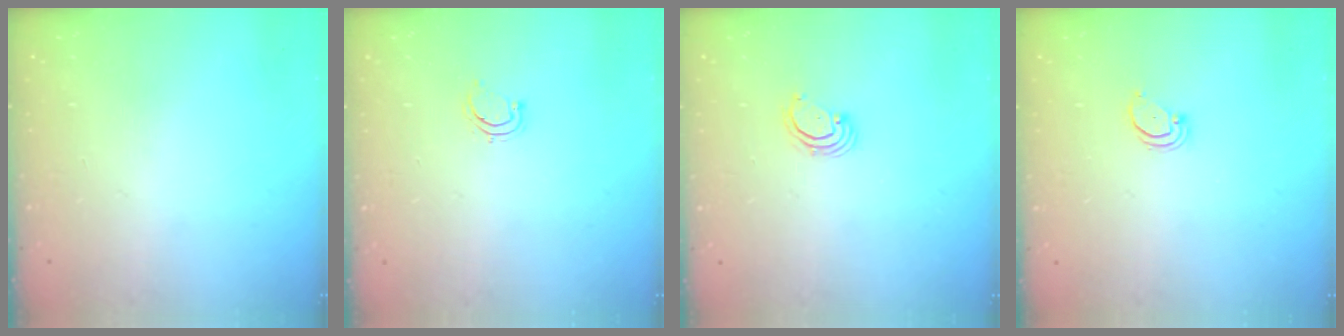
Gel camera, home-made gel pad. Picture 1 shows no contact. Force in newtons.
{"total": 3.7, "press": 3.5, "slide": 1.2}
{"total": 2.7, "press": 2.7, "slide": 0.3}
{"total": 2.0, "press": 2.0, "slide": 0.2}